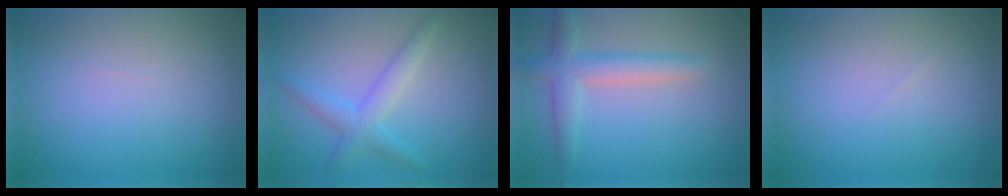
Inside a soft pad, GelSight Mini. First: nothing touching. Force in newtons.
{"total": 2.9, "press": 2.9, "slide": 0.1}
{"total": 3.4, "press": 3.4, "slide": 0.3}
{"total": 0.0}